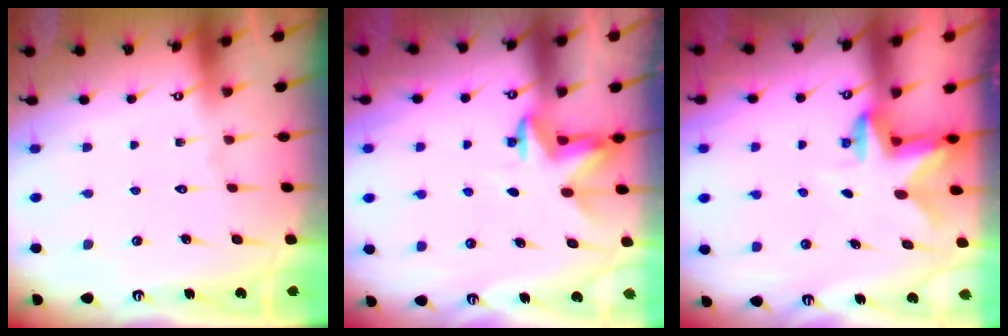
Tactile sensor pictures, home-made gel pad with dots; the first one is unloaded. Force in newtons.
{"total": 5.3, "press": 5.3, "slide": 0.4}
{"total": 2.6, "press": 2.5, "slide": 0.5}